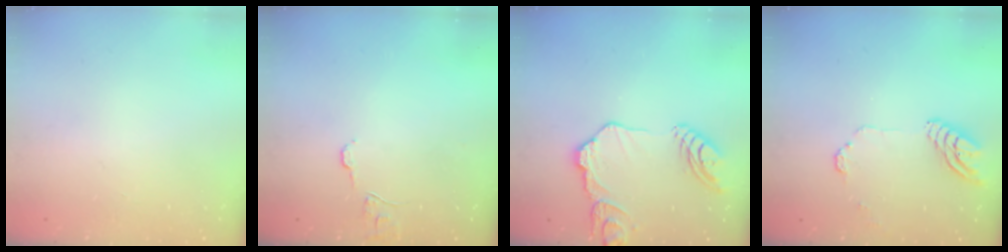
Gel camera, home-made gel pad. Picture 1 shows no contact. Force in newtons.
{"total": 6.1, "press": 6.1, "slide": 0.4}
{"total": 13.7, "press": 13.7, "slide": 1.2}
{"total": 10.5, "press": 10.4, "slide": 1.1}